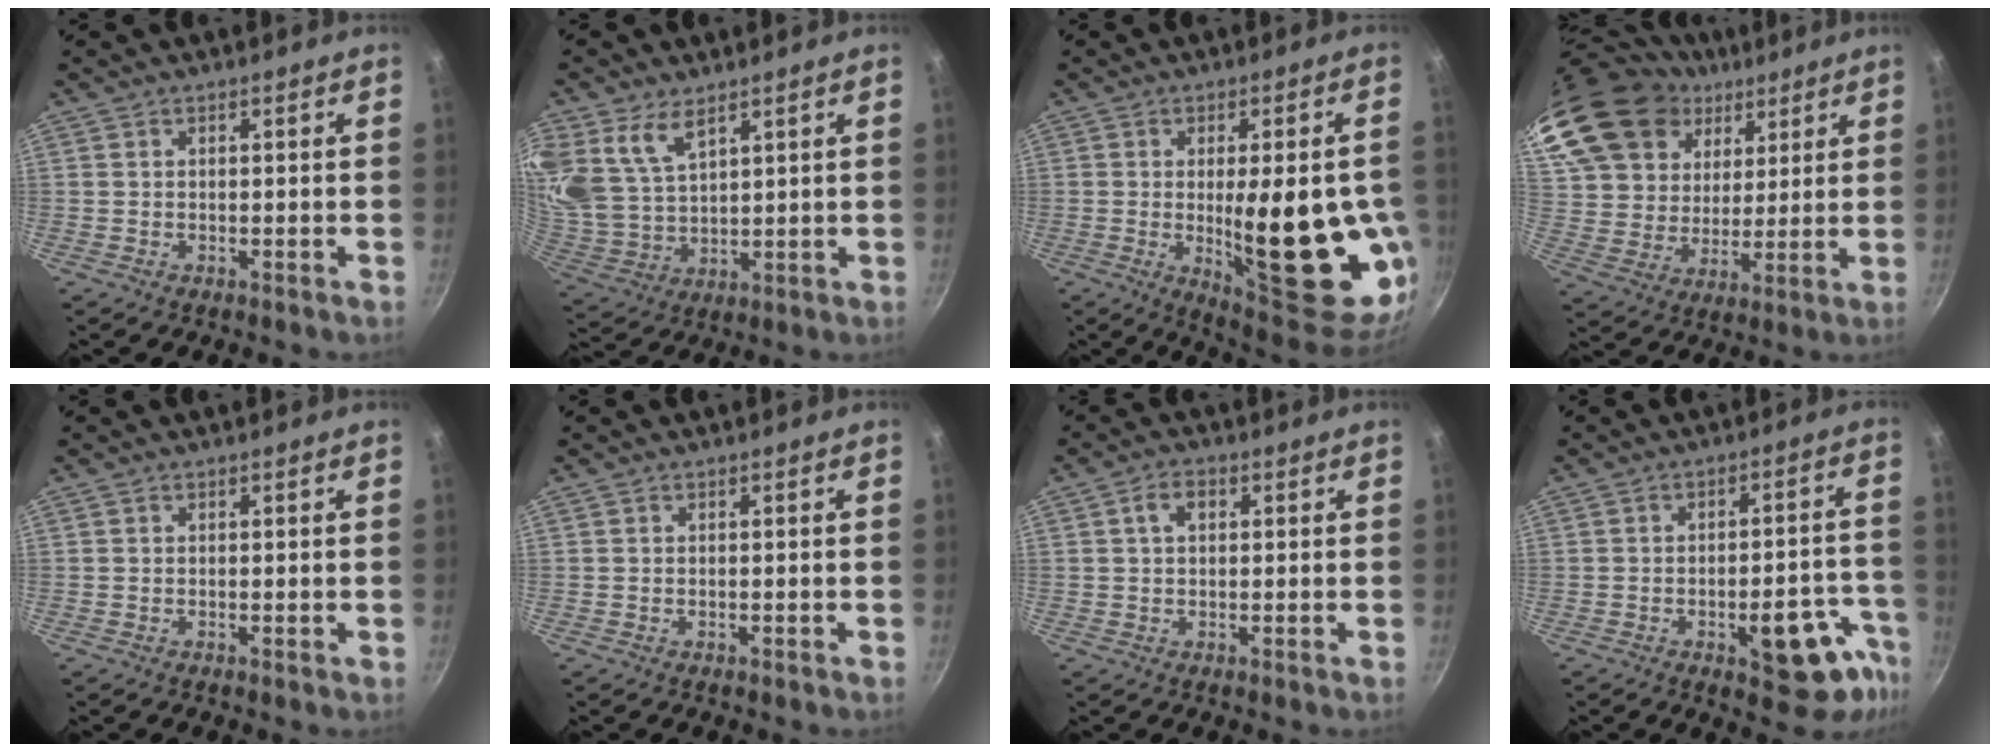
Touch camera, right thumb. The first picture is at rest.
{"total": 12.1, "force": [6.9, 7.0, 7.0], "torque": [-0.140, -0.030, 0.151]}
{"total": 24.2, "force": [-2.7, 8.1, 22.6], "torque": [-0.272, -0.019, -0.018]}
{"total": 25.3, "force": [13.9, 17.5, 11.8], "torque": [-0.242, 0.001, 0.266]}
{"total": 0.0}
{"total": 0.0}
{"total": 3.6, "force": [1.0, 2.5, 2.5], "torque": [-0.034, 0.008, 0.012]}
{"total": 14.2, "force": [-6.5, 6.2, 11.1], "torque": [-0.076, 0.040, -0.080]}